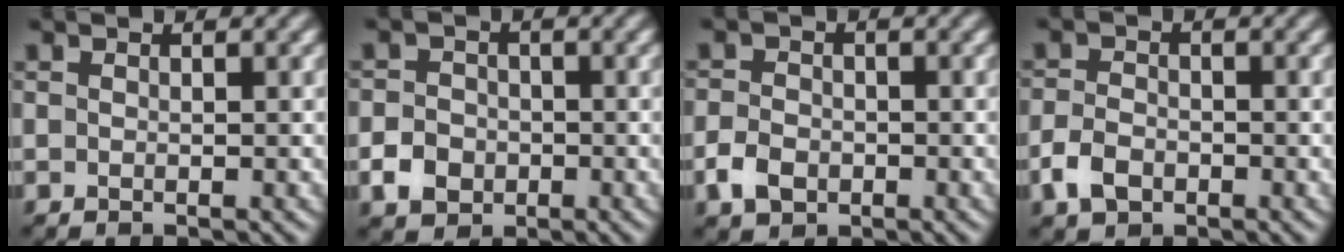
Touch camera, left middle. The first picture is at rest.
{"total": 3.3, "force": [-1.7, 2.5, 1.1], "torque": [-0.018, 0.000, -0.036]}
{"total": 3.0, "force": [-1.8, 1.9, 1.3], "torque": [-0.027, -0.003, -0.037]}
{"total": 3.1, "force": [-2.1, 1.8, 1.4], "torque": [-0.033, -0.003, -0.044]}